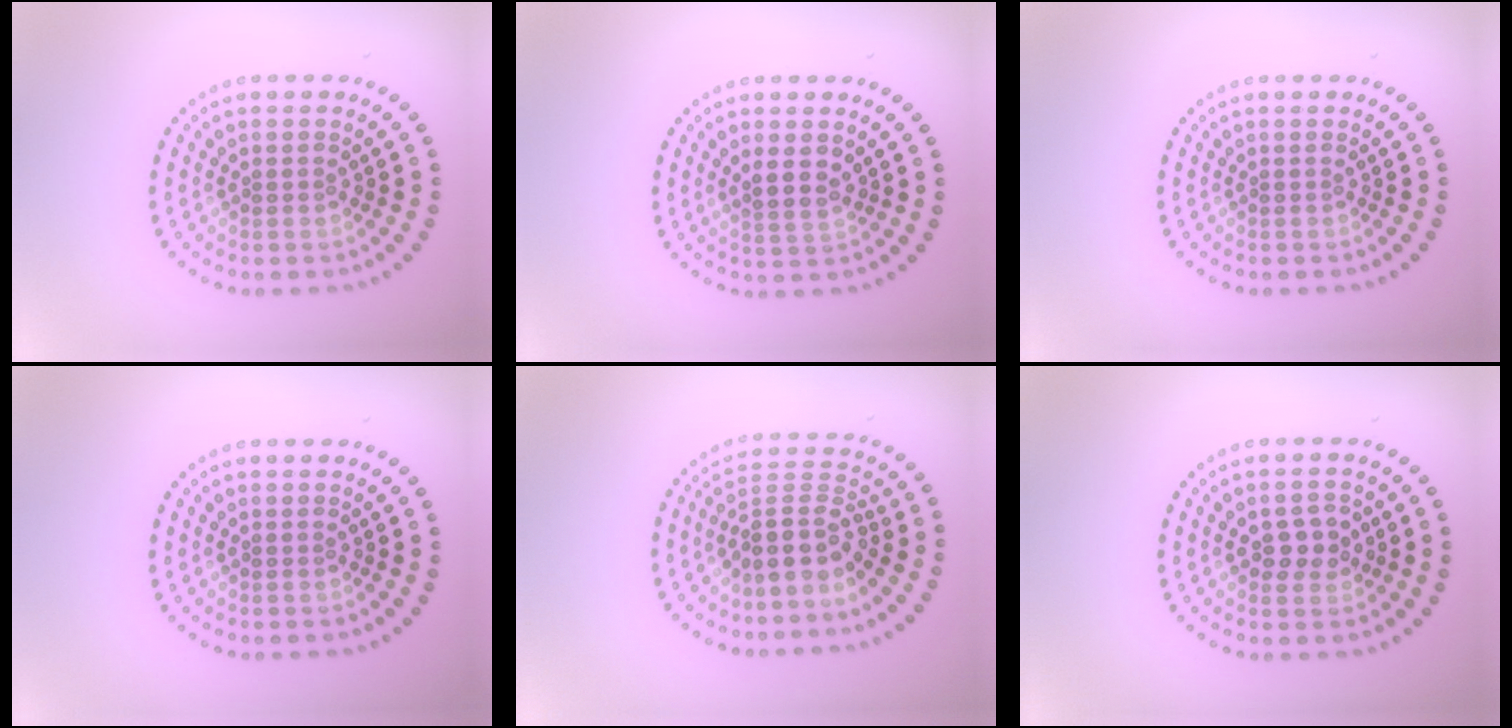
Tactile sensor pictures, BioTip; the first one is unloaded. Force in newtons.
{"total": 2.4, "press": 2.1, "slide": 1.1}
{"total": 0.0}
{"total": 0.0}
{"total": 4.1, "press": 3.2, "slide": 2.5}
{"total": 2.7, "press": 2.6, "slide": 0.3}